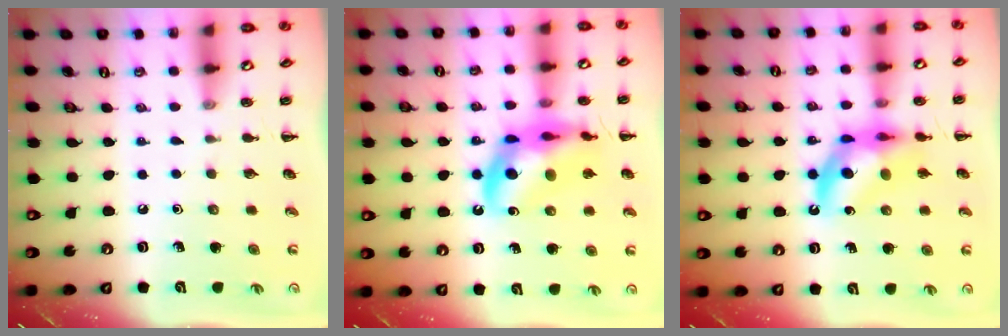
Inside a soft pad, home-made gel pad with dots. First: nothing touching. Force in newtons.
{"total": 17.1, "press": 16.6, "slide": 4.0}
{"total": 10.8, "press": 10.3, "slide": 3.4}